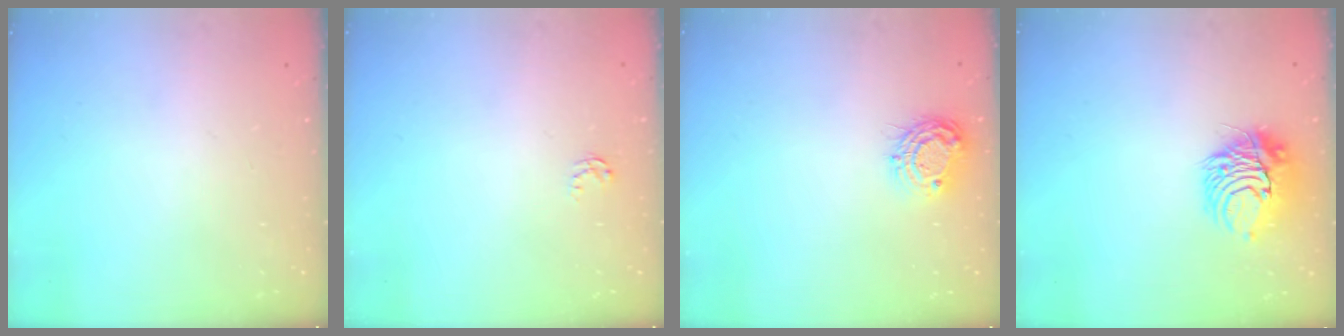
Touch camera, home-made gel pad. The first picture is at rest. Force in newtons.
{"total": 2.6, "press": 2.6, "slide": 0.4}
{"total": 9.0, "press": 9.0, "slide": 0.5}
{"total": 10.0, "press": 10.0, "slide": 0.2}